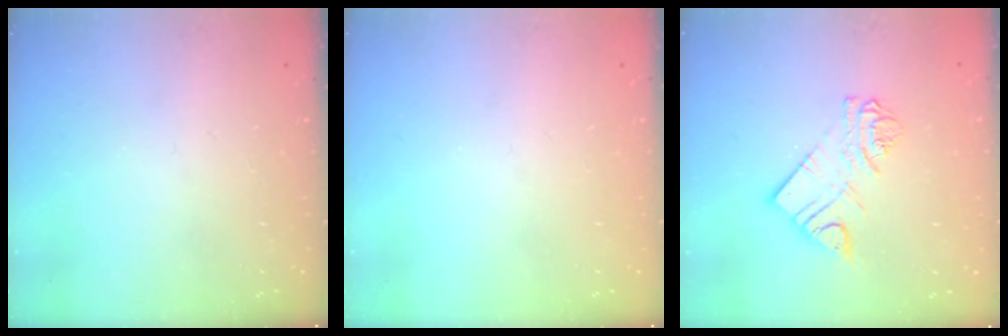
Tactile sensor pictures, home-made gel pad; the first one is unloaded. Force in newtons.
{"total": 0.0}
{"total": 8.9, "press": 8.9, "slide": 0.7}